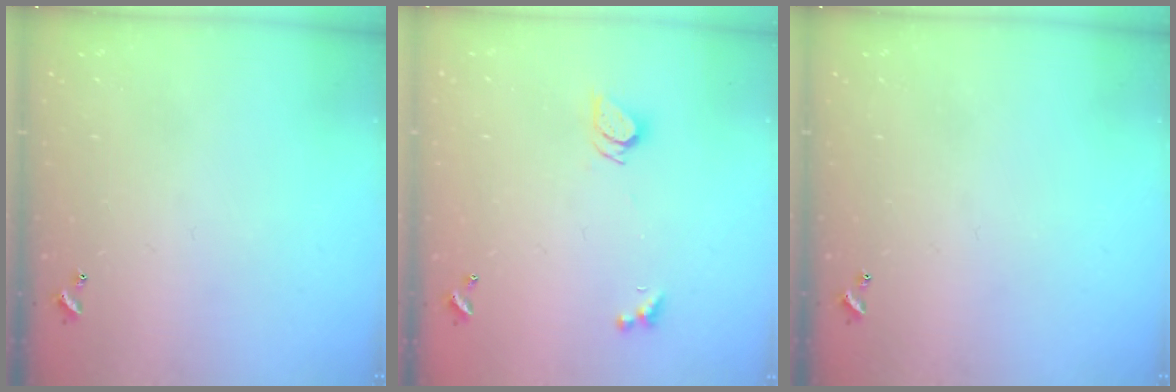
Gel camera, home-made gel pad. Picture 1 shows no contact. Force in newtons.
{"total": 2.3, "press": 2.3, "slide": 0.2}
{"total": 0.0}